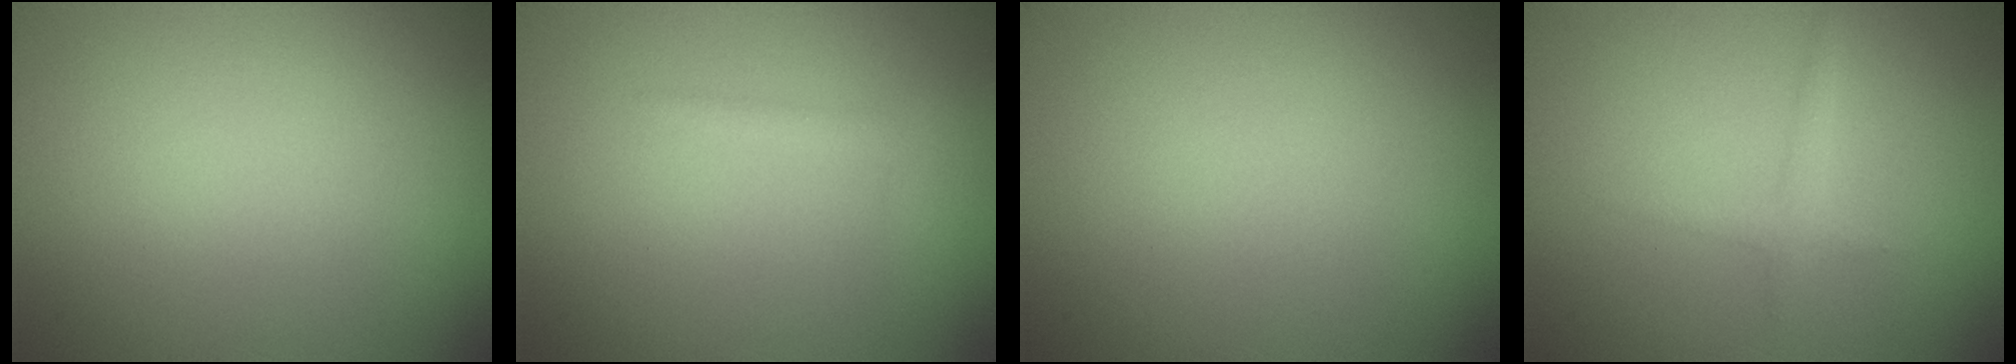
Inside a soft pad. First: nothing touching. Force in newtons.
{"total": 1.0, "press": 1.0, "slide": 0.1}
{"total": 0.0}
{"total": 1.1, "press": 1.1, "slide": 0.1}